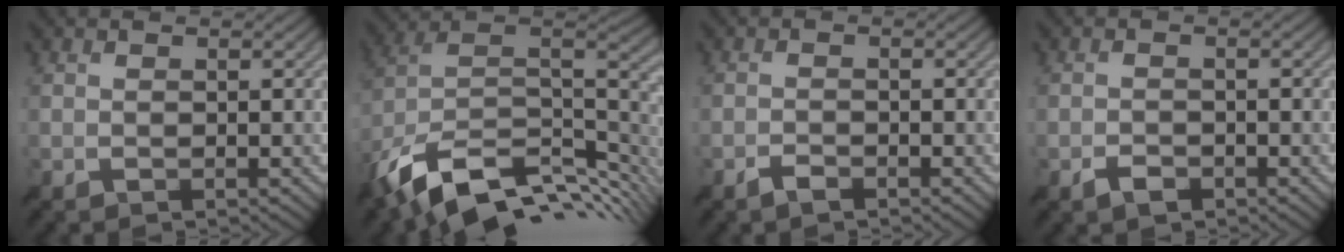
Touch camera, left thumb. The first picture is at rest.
{"total": 14.7, "force": [-6.8, 8.2, 10.1], "torque": [-0.236, -0.026, -0.111]}
{"total": 1.4, "force": [-1.3, 0.3, 0.5], "torque": [-0.008, 0.002, -0.026]}
{"total": 1.6, "force": [-1.3, 0.8, 0.4], "torque": [-0.006, -0.002, -0.025]}